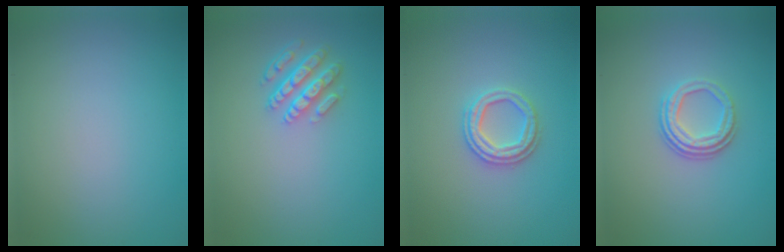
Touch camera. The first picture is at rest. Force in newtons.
{"total": 4.2, "press": 3.4, "slide": 2.5}
{"total": 2.9, "press": 2.7, "slide": 1.0}
{"total": 3.0, "press": 2.3, "slide": 2.0}